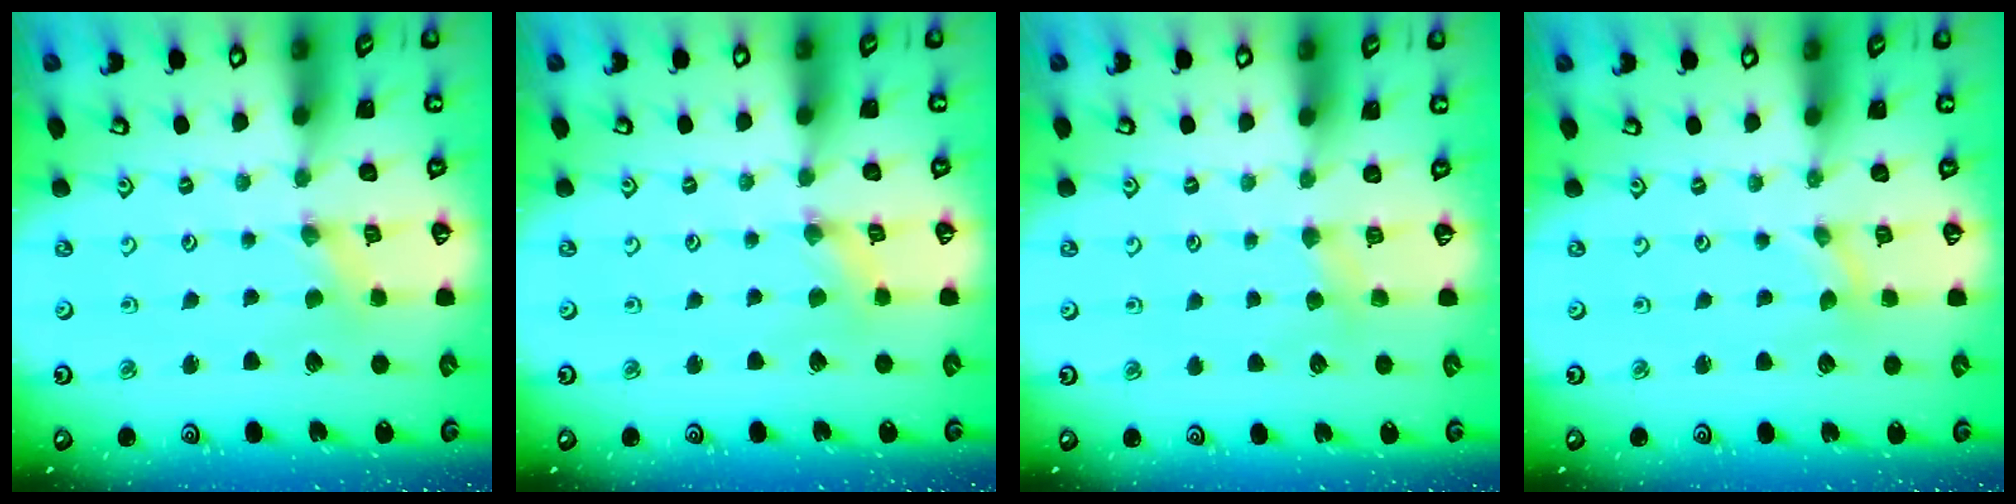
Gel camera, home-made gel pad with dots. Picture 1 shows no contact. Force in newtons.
{"total": 0.8, "press": 0.7, "slide": 0.3}
{"total": 2.6, "press": 2.6, "slide": 0.5}
{"total": 0.0}